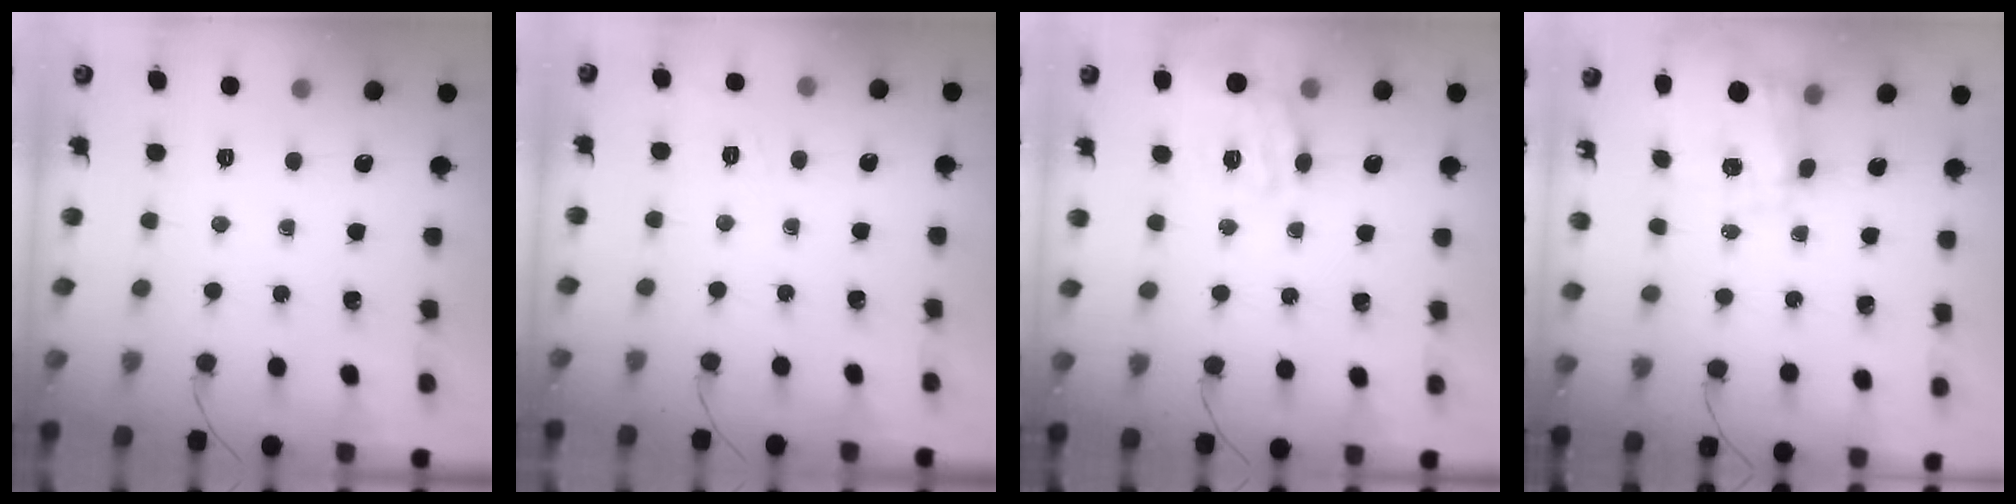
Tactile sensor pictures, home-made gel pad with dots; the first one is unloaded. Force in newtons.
{"total": 1.8, "press": 0.2, "slide": 1.8}
{"total": 13.6, "press": 13.3, "slide": 2.8}
{"total": 8.8, "press": 8.7, "slide": 1.2}